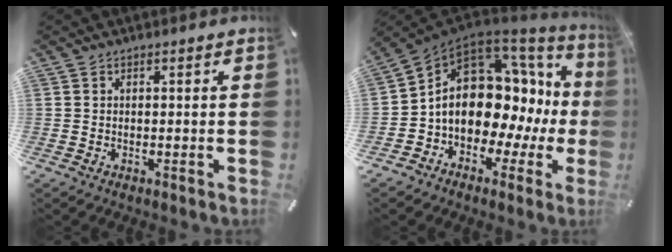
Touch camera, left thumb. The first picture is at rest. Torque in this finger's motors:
{"motor_torque": [1.92, 2.22, 1.87, 0.89, 0.50]}